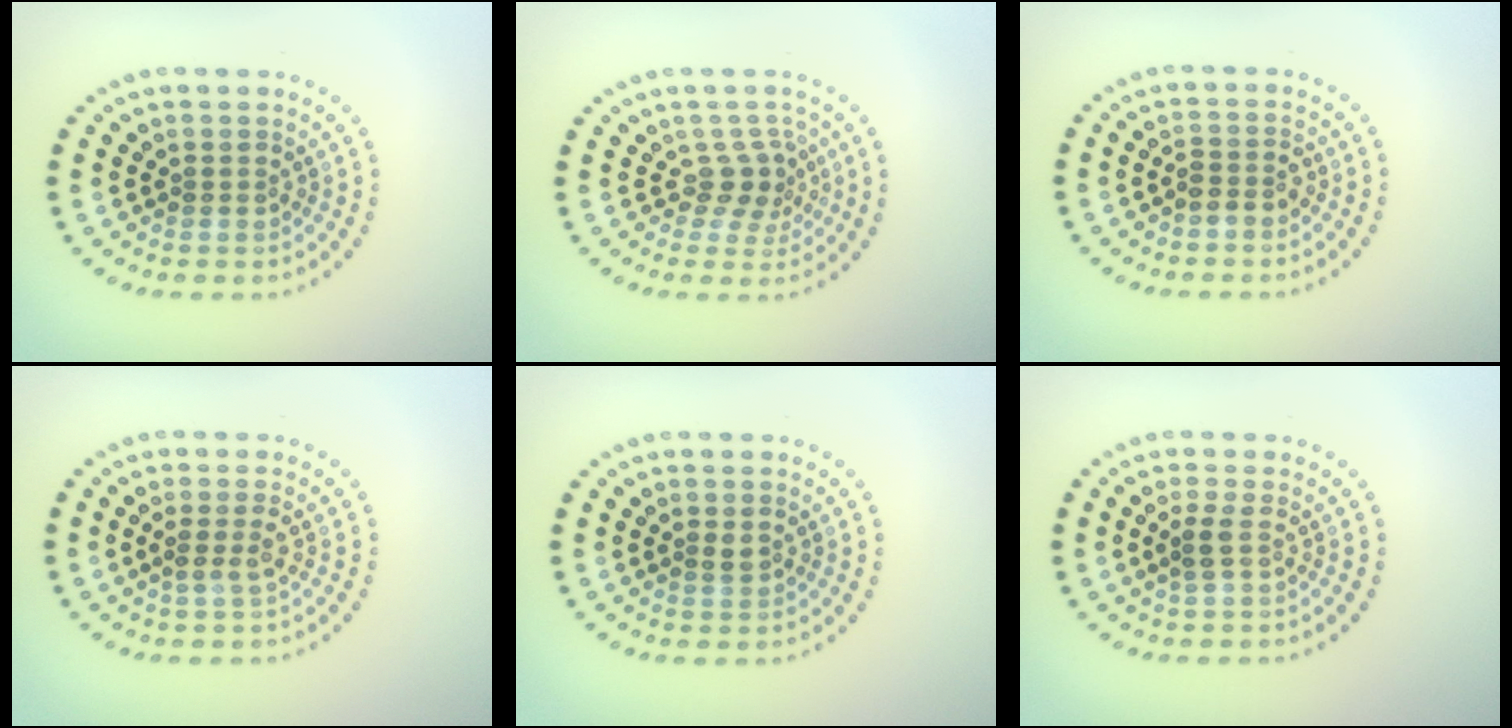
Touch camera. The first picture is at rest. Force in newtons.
{"total": 2.3, "press": 1.8, "slide": 1.5}
{"total": 1.5, "press": 1.3, "slide": 0.7}
{"total": 1.5, "press": 1.1, "slide": 1.0}
{"total": 0.8, "press": 0.8, "slide": 0.1}
{"total": 1.2, "press": 0.9, "slide": 0.7}